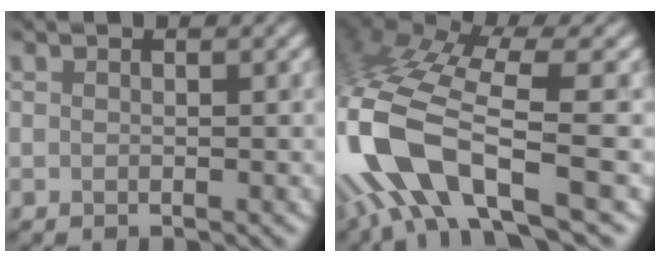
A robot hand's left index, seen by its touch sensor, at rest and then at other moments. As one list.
[{"total": 11.7, "force": [-4.5, 4.4, 9.8], "torque": [-0.209, 0.005, -0.091]}]